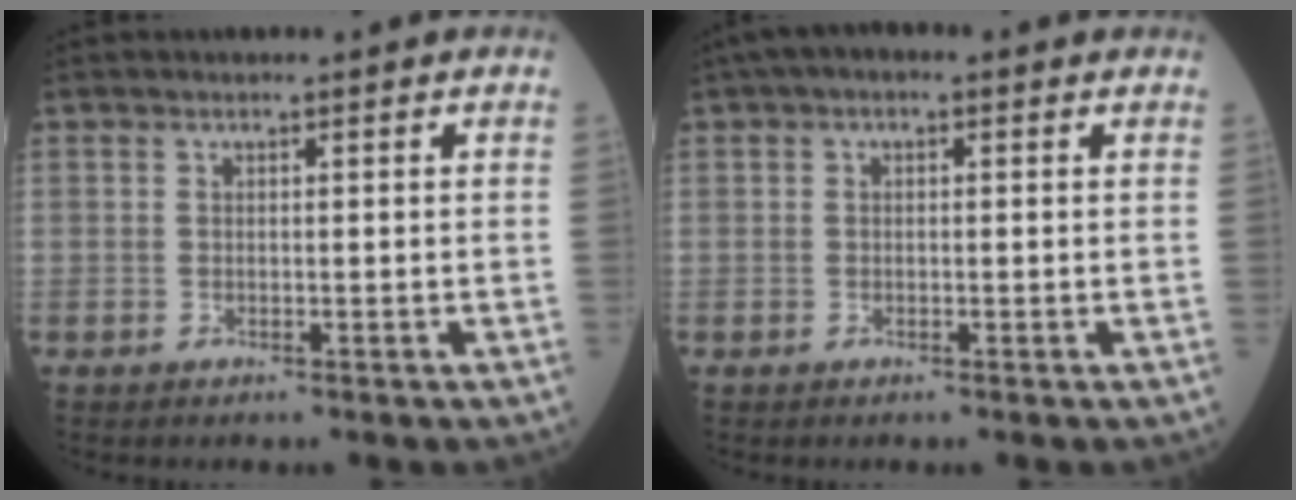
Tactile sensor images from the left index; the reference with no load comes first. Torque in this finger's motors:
{"motor_torque": [1.05, -1.09, 1.02, 0.21]}